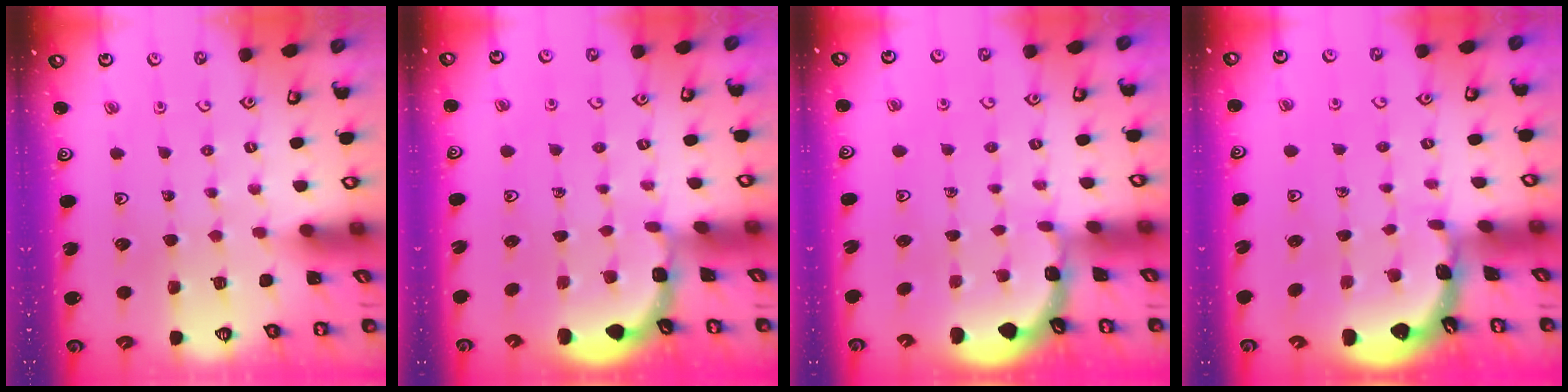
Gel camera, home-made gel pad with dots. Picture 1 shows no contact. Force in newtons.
{"total": 1.6, "press": 1.6, "slide": 0.2}
{"total": 1.6, "press": 1.6, "slide": 0.2}
{"total": 1.5, "press": 1.5, "slide": 0.1}